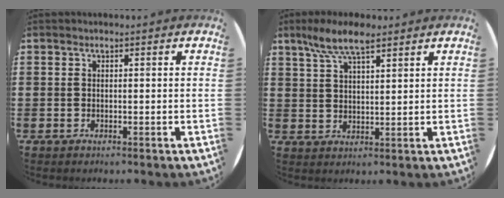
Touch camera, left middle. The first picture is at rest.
{"total": 7.0, "force": [5.1, 2.0, 4.3], "torque": [-0.097, -0.001, 0.093]}